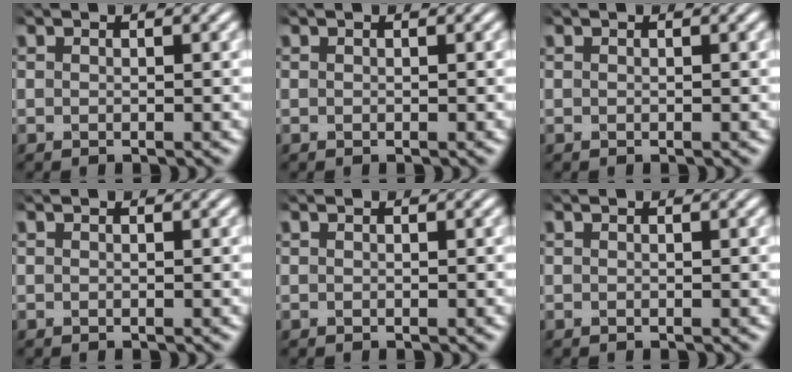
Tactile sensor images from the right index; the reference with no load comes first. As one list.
[{"total": 0.0}, {"total": 0.0}, {"total": 0.0}, {"total": 0.0}, {"total": 0.0}]